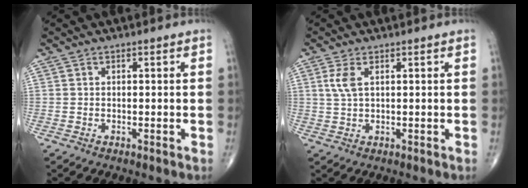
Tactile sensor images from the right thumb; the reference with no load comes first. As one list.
[{"total": 3.2, "force": [1.1, 1.3, 2.7], "torque": [-0.069, 0.005, 0.027]}]